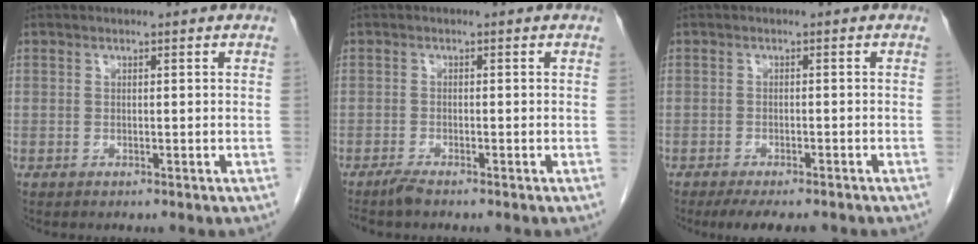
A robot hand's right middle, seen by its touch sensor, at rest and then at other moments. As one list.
[{"total": 1.6, "force": [-1.4, 0.0, 0.8], "torque": [-0.024, -0.005, -0.028]}, {"total": 7.2, "force": [-5.9, 1.8, 3.6], "torque": [-0.046, -0.009, -0.084]}]